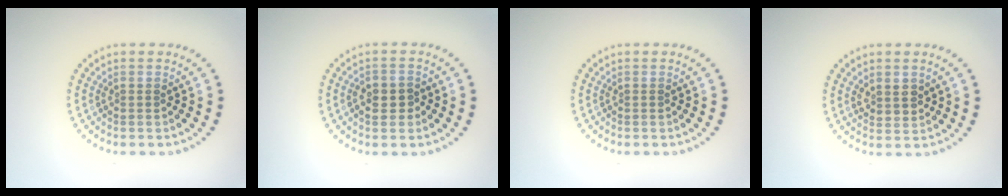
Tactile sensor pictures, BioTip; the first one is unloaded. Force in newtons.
{"total": 2.4, "press": 2.3, "slide": 0.6}
{"total": 0.0}
{"total": 1.7, "press": 1.6, "slide": 0.7}